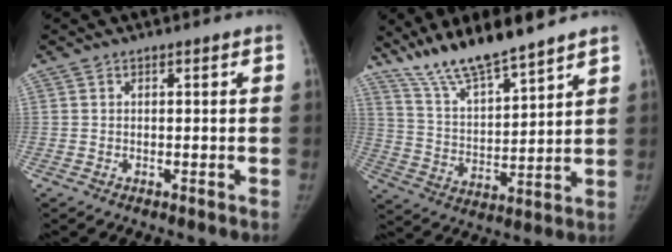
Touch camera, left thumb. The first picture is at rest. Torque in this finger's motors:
{"motor_torque": [0.80, -0.67, 0.21, 0.24, 0.09]}